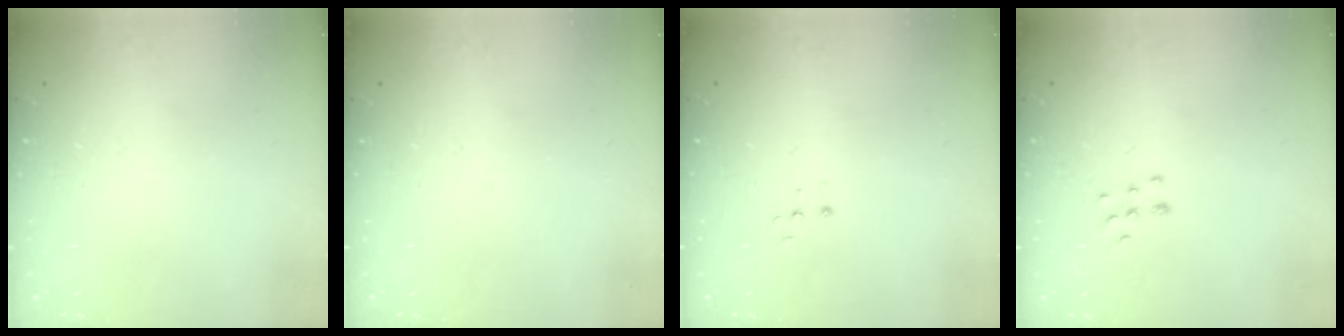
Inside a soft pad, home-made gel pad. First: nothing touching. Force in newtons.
{"total": 0.0}
{"total": 3.5, "press": 3.4, "slide": 0.8}
{"total": 5.3, "press": 5.3, "slide": 0.5}